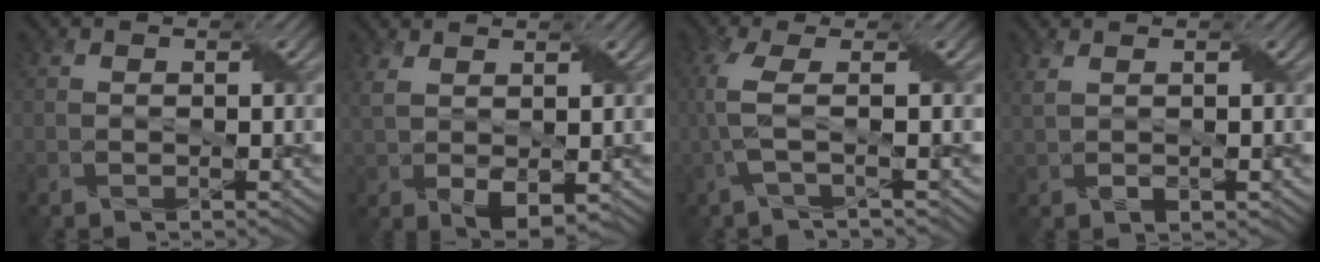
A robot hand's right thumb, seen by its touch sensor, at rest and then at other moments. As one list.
[{"total": 3.8, "force": [0.8, 1.5, 3.5], "torque": [-0.078, -0.007, 0.020]}, {"total": 4.1, "force": [-0.3, 0.7, 4.0], "torque": [-0.089, 0.003, -0.018]}, {"total": 1.7, "force": [1.0, 0.4, 1.3], "torque": [-0.031, -0.002, 0.019]}]